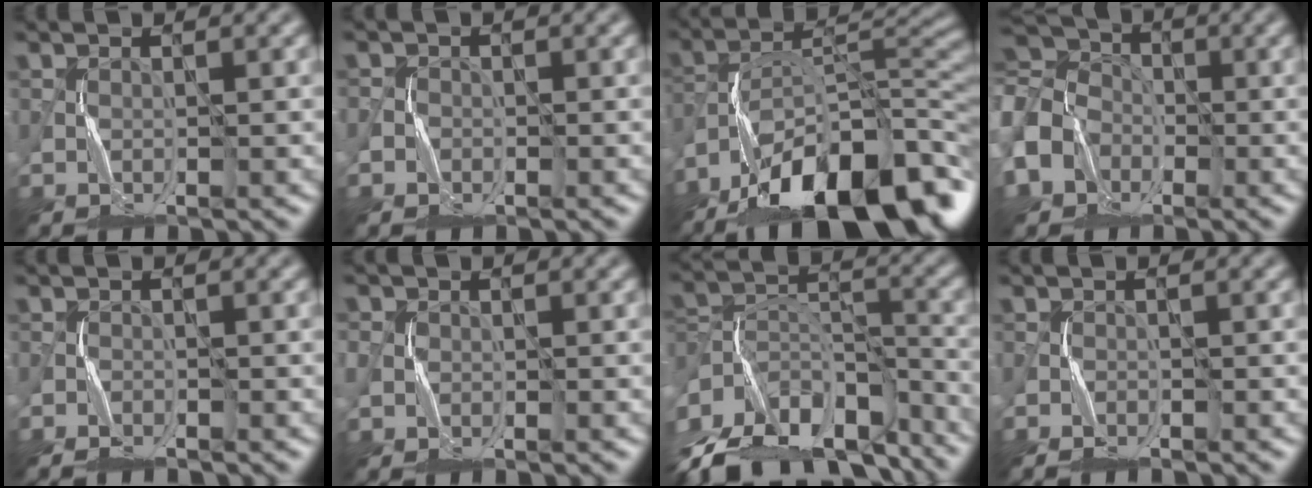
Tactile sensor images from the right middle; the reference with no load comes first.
{"total": 0.9, "force": [-0.4, 0.8, -0.3], "torque": [0.014, 0.002, -0.010]}
{"total": 16.2, "force": [-11.0, 5.8, 10.4], "torque": [-0.197, 0.018, -0.188]}
{"total": 7.5, "force": [-2.0, 6.4, 3.3], "torque": [-0.079, 0.006, -0.056]}
{"total": 2.1, "force": [-2.0, 0.2, 0.6], "torque": [-0.021, -0.011, -0.042]}
{"total": 1.6, "force": [-0.4, 1.5, 0.4], "torque": [0.006, -0.001, -0.006]}
{"total": 16.4, "force": [-11.3, 8.9, 7.8], "torque": [-0.163, -0.005, -0.166]}
{"total": 1.8, "force": [-1.8, 0.1, 0.5], "torque": [-0.019, -0.005, -0.037]}